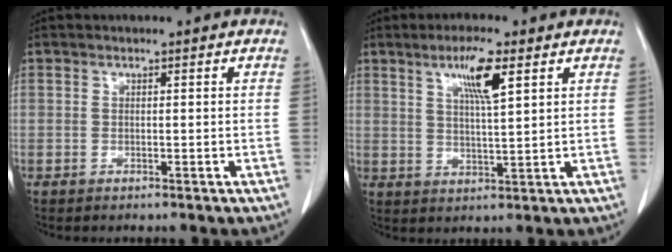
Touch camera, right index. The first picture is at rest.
{"total": 6.6, "force": [3.3, 0.4, 5.7], "torque": [-0.104, -0.001, 0.058]}